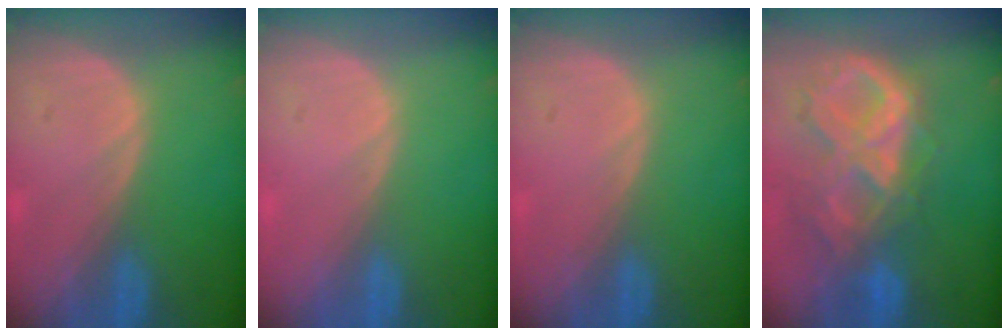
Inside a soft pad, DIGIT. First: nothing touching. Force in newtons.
{"total": 0.0}
{"total": 0.0}
{"total": 10.6, "press": 9.0, "slide": 5.6}